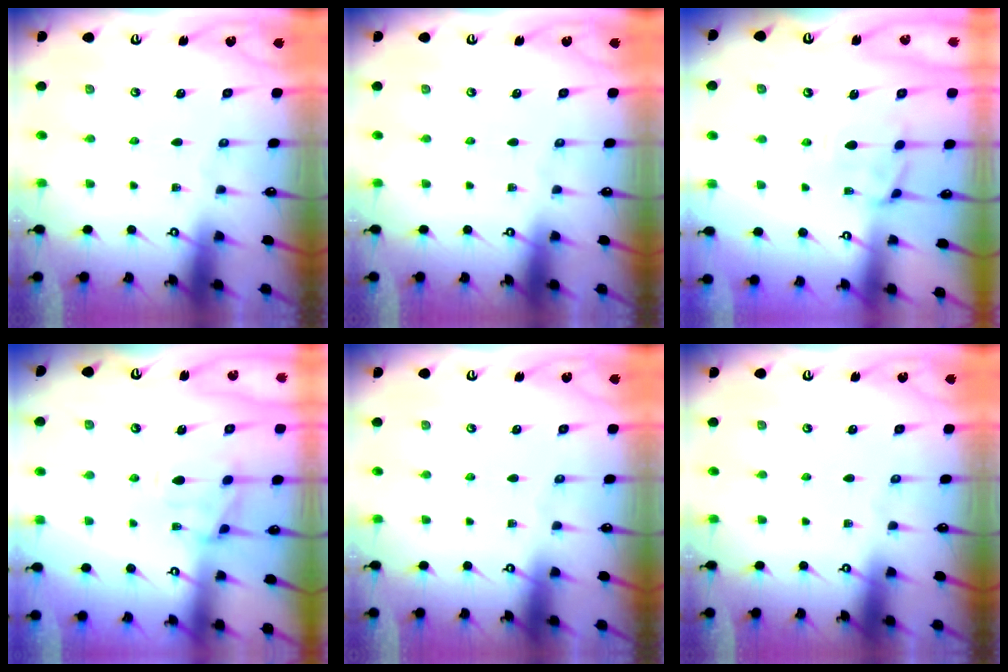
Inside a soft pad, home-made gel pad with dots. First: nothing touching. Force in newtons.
{"total": 0.0}
{"total": 2.6, "press": 2.4, "slide": 1.0}
{"total": 3.6, "press": 3.3, "slide": 1.3}
{"total": 0.0}
{"total": 0.0}